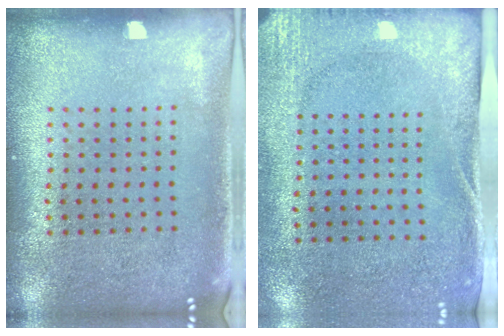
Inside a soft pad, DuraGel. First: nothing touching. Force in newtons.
{"total": 2.7, "press": 2.2, "slide": 1.7}